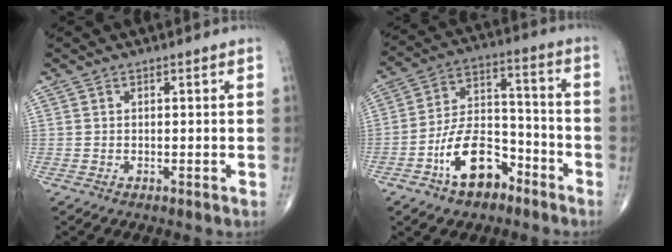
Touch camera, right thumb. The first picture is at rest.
{"total": 13.1, "force": [-7.1, 7.4, 8.1], "torque": [-0.126, 0.065, -0.128]}